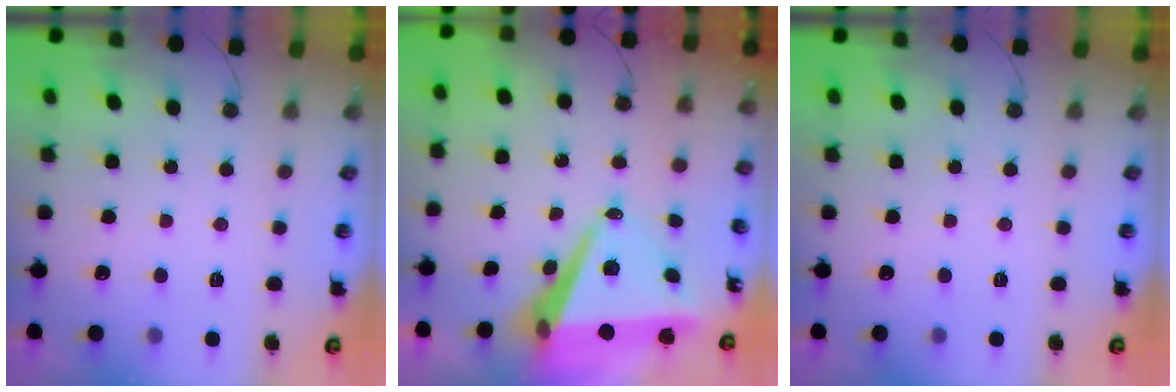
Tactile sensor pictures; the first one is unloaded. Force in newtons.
{"total": 11.2, "press": 10.5, "slide": 4.0}
{"total": 0.0}